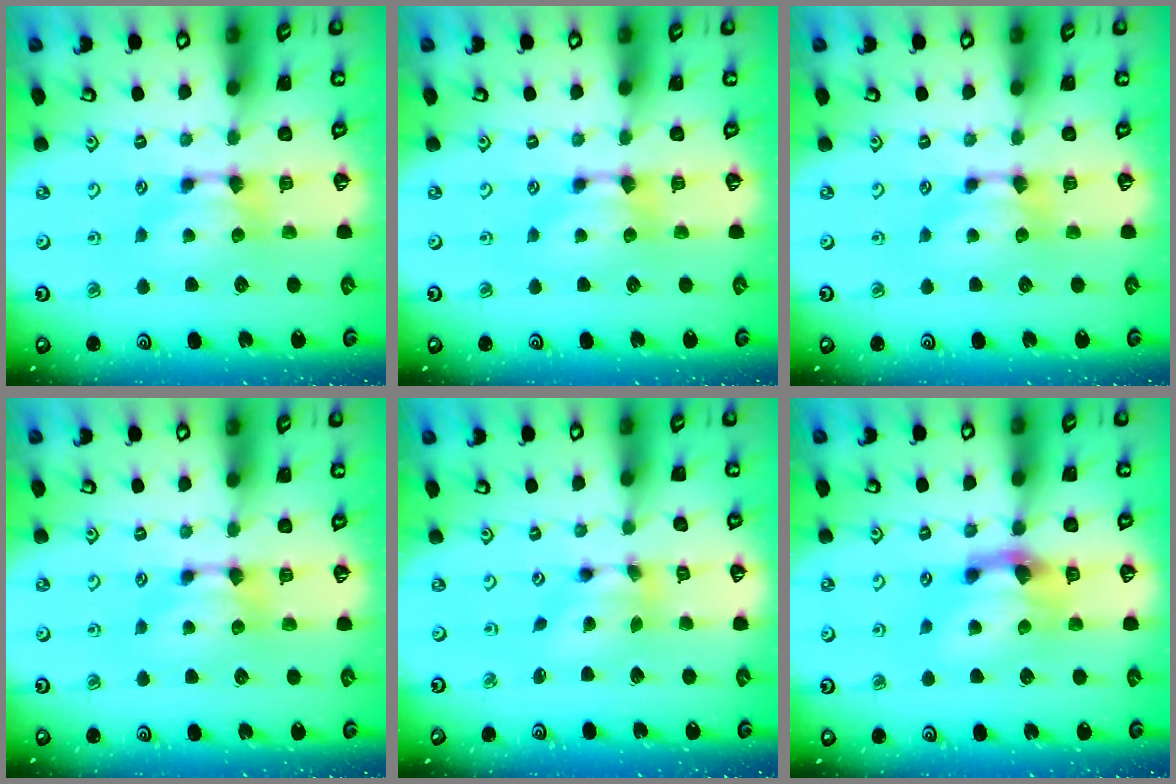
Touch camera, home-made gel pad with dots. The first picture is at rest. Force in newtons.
{"total": 0.0}
{"total": 0.0}
{"total": 0.0}
{"total": 4.9, "press": 4.4, "slide": 2.0}
{"total": 4.6, "press": 4.1, "slide": 2.1}